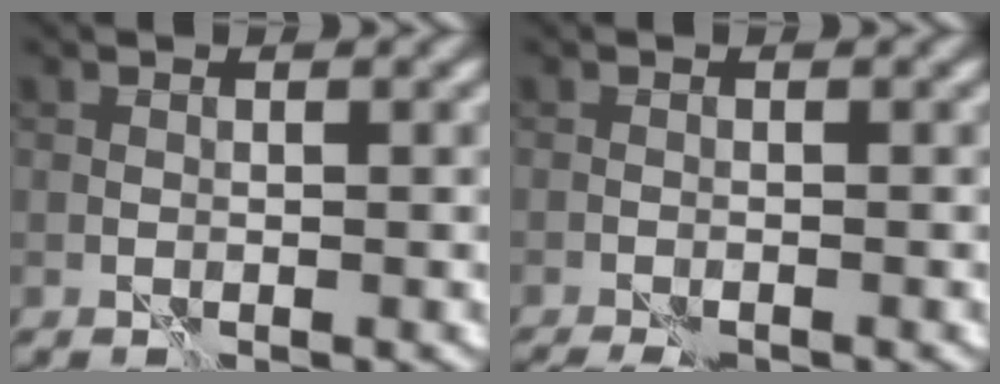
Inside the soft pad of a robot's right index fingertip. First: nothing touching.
{"total": 2.3, "force": [-2.0, 0.3, 1.2], "torque": [-0.030, -0.001, -0.033]}